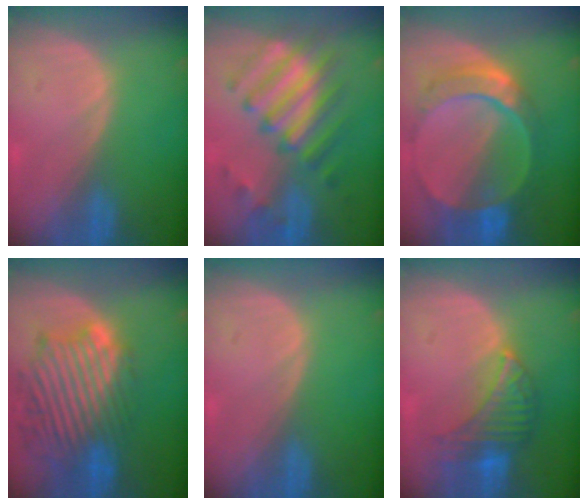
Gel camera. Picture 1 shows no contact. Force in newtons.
{"total": 8.9, "press": 8.8, "slide": 1.0}
{"total": 9.7, "press": 8.3, "slide": 4.9}
{"total": 13.3, "press": 11.7, "slide": 6.3}
{"total": 0.0}
{"total": 7.7, "press": 7.1, "slide": 3.0}